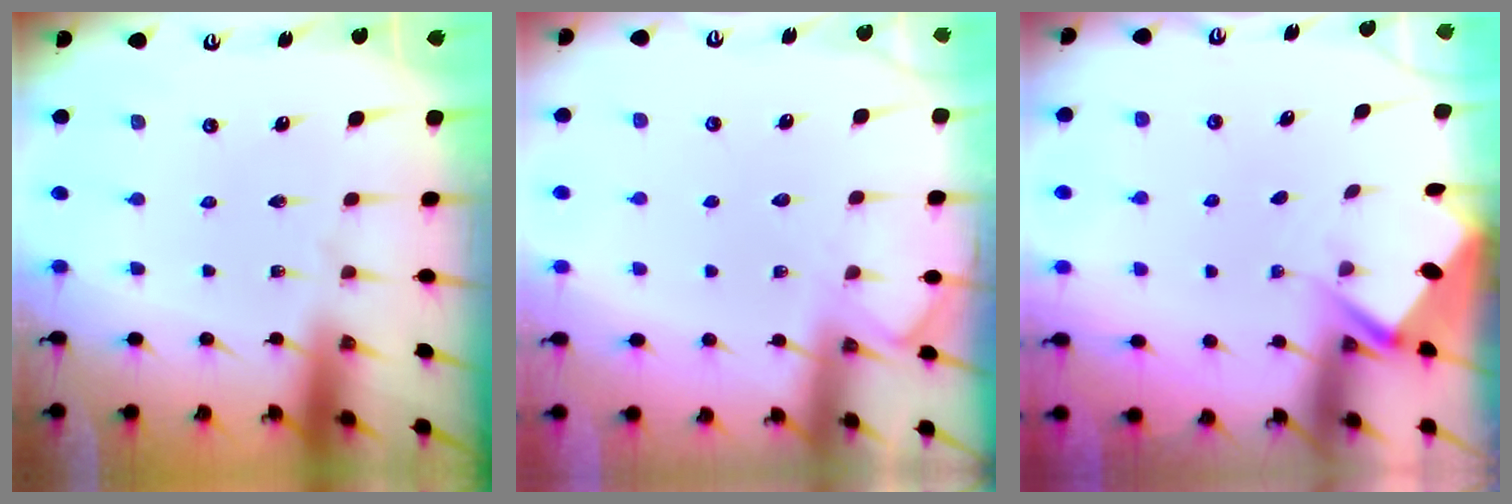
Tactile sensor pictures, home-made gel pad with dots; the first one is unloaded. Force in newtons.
{"total": 4.3, "press": 4.2, "slide": 0.4}
{"total": 3.0, "press": 2.9, "slide": 0.4}